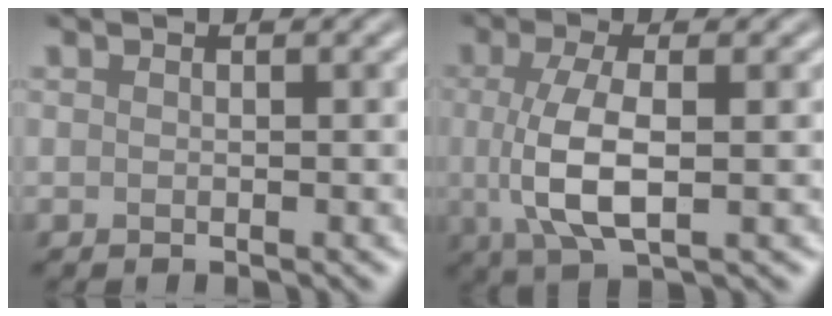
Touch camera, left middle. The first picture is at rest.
{"total": 5.5, "force": [0.0, 2.0, 5.1], "torque": [-0.112, -0.002, -0.002]}